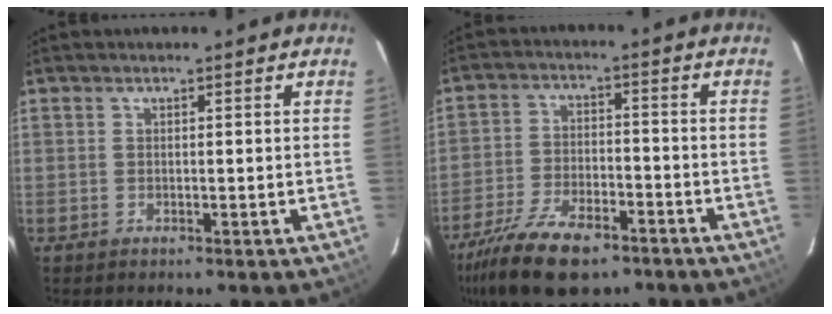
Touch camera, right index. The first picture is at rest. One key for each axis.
{"total": 15.6, "fx": -11.0, "fy": 6.6, "fz": 8.8, "tx": -0.201, "ty": -0.027, "tz": -0.195}